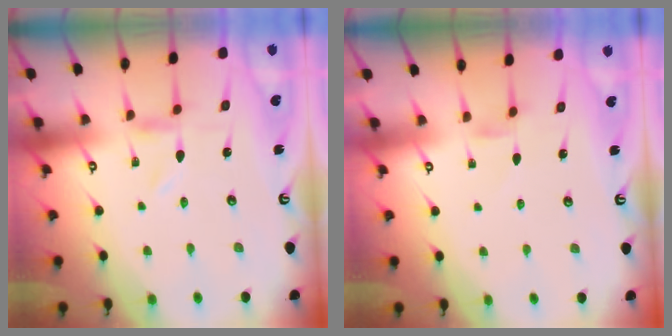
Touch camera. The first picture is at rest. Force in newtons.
{"total": 0.5, "press": 0.4, "slide": 0.3}